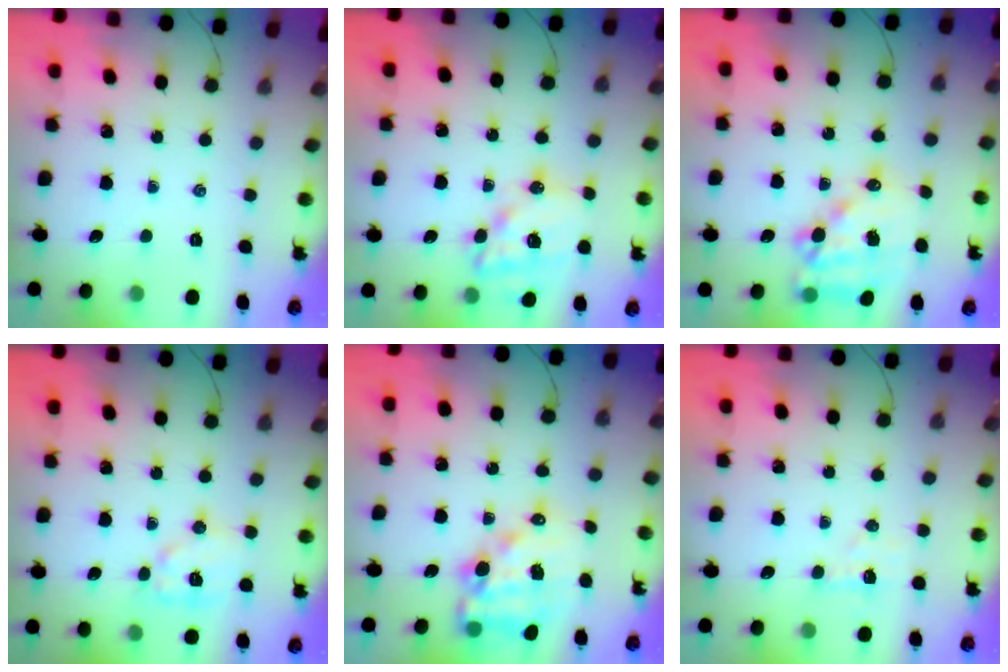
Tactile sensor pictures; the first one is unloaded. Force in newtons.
{"total": 15.7, "press": 15.3, "slide": 3.5}
{"total": 13.9, "press": 13.6, "slide": 3.0}
{"total": 9.4, "press": 9.4, "slide": 0.4}
{"total": 13.9, "press": 13.5, "slide": 3.5}
{"total": 5.2, "press": 5.1, "slide": 1.0}